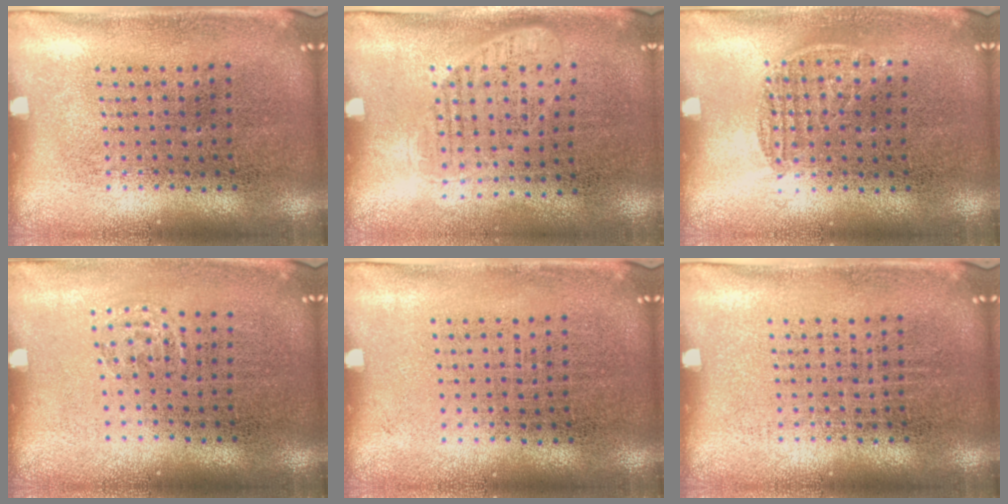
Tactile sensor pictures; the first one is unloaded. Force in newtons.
{"total": 1.1, "press": 0.9, "slide": 0.6}
{"total": 0.8, "press": 0.7, "slide": 0.5}
{"total": 0.6, "press": 0.5, "slide": 0.3}
{"total": 0.0}
{"total": 0.0}